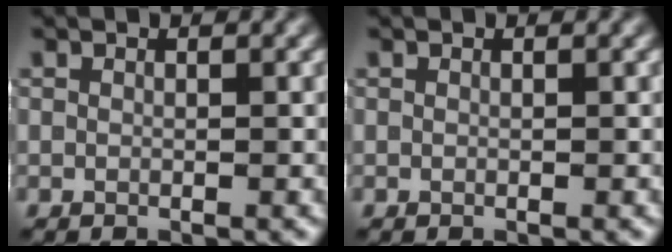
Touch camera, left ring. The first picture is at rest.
{"total": 0.0}